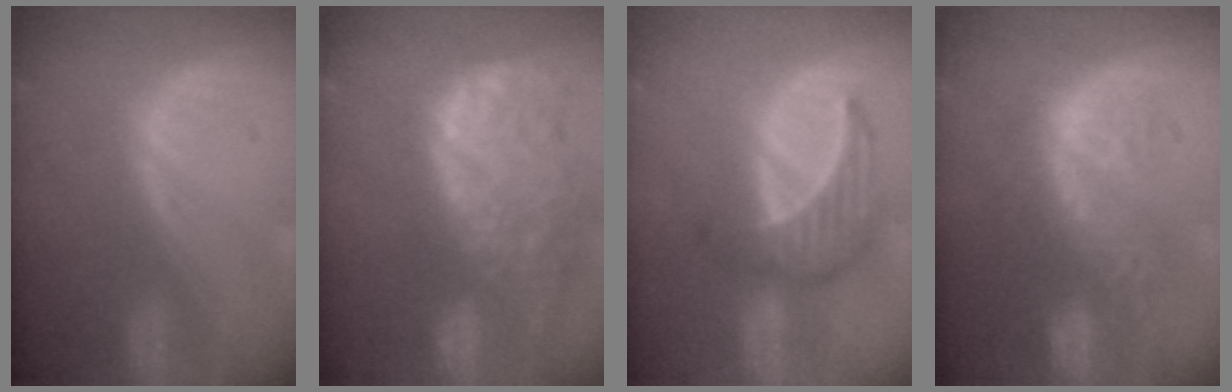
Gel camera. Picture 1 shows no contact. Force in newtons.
{"total": 14.2, "press": 11.8, "slide": 7.9}
{"total": 6.4, "press": 6.2, "slide": 1.4}
{"total": 10.7, "press": 9.4, "slide": 5.3}